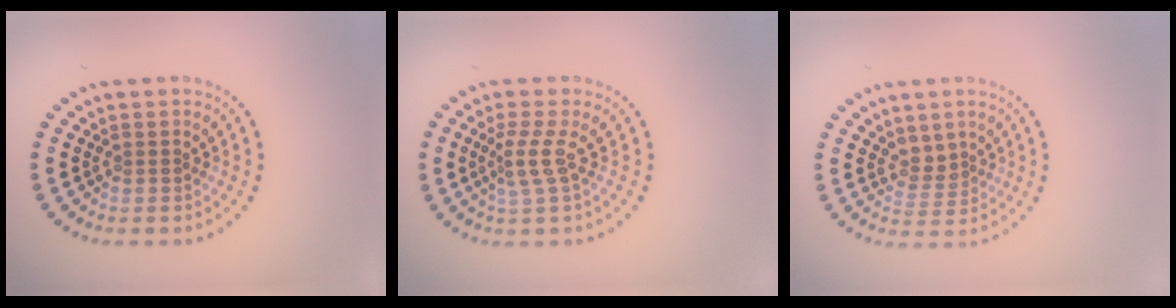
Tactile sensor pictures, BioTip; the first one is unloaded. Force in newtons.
{"total": 2.2, "press": 1.5, "slide": 1.7}
{"total": 1.9, "press": 1.4, "slide": 1.3}